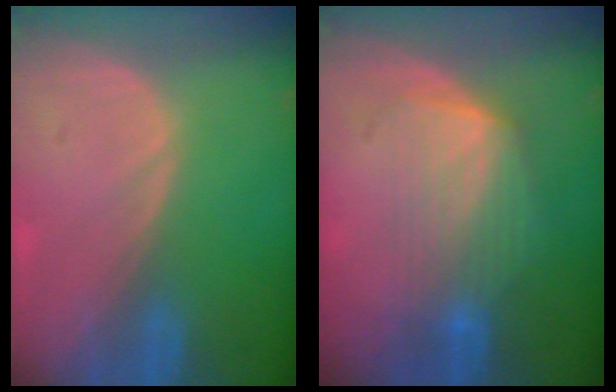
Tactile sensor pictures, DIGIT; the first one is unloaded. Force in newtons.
{"total": 6.4, "press": 6.3, "slide": 1.2}